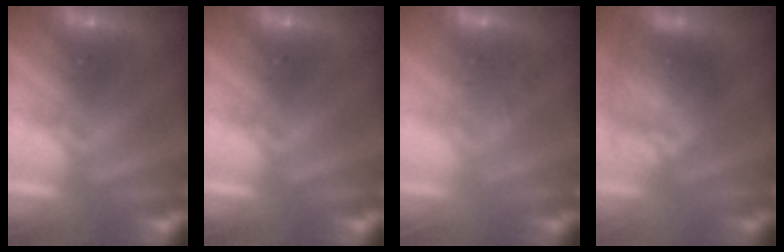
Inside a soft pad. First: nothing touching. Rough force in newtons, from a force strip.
{"total": 0.0}
{"total": 2.7}
{"total": 6.3}